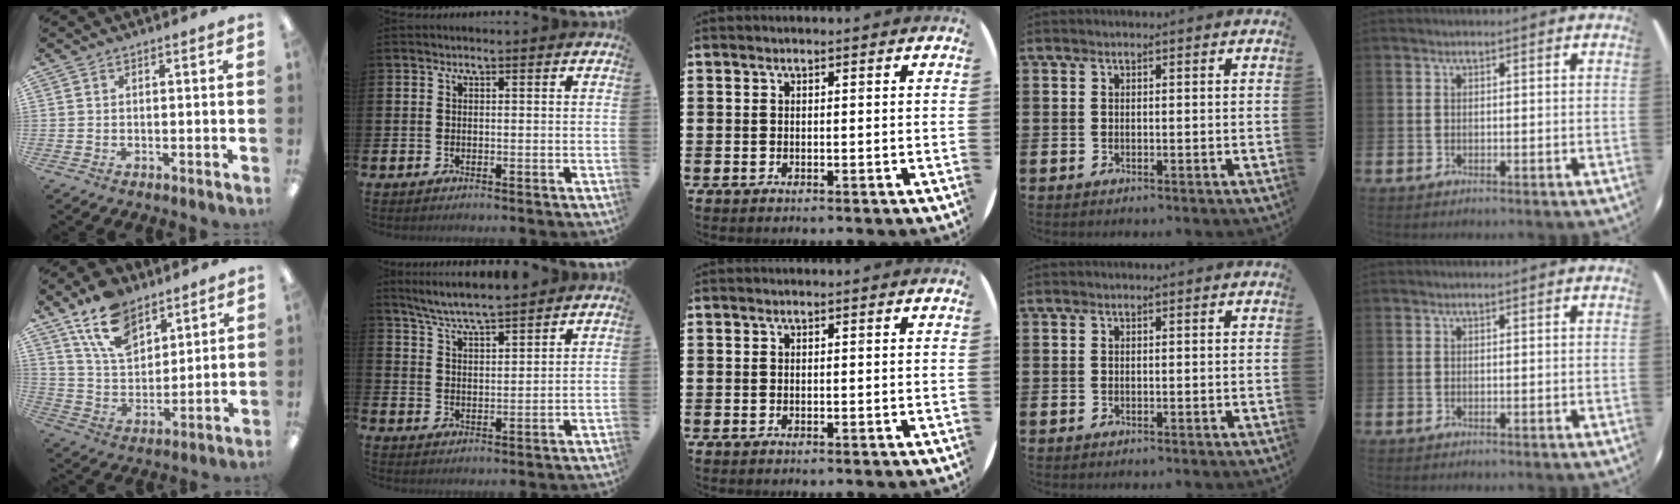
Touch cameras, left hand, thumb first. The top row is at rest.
{"thumb": {"total": 14.7, "force": [9.8, 8.1, 7.3], "torque": [-0.140, -0.036, 0.185]}, "index": {"total": 5.9, "force": [5.7, 0.1, 1.5], "torque": [-0.049, -0.030, 0.102]}}